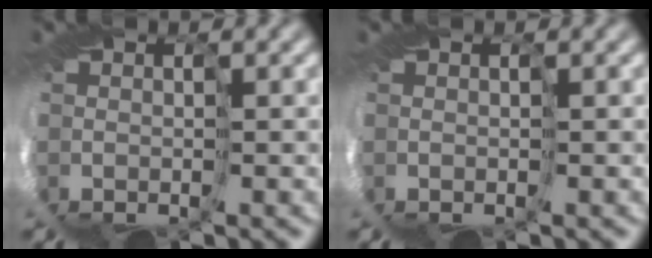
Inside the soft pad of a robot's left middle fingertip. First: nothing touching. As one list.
[{"total": 0.0}]